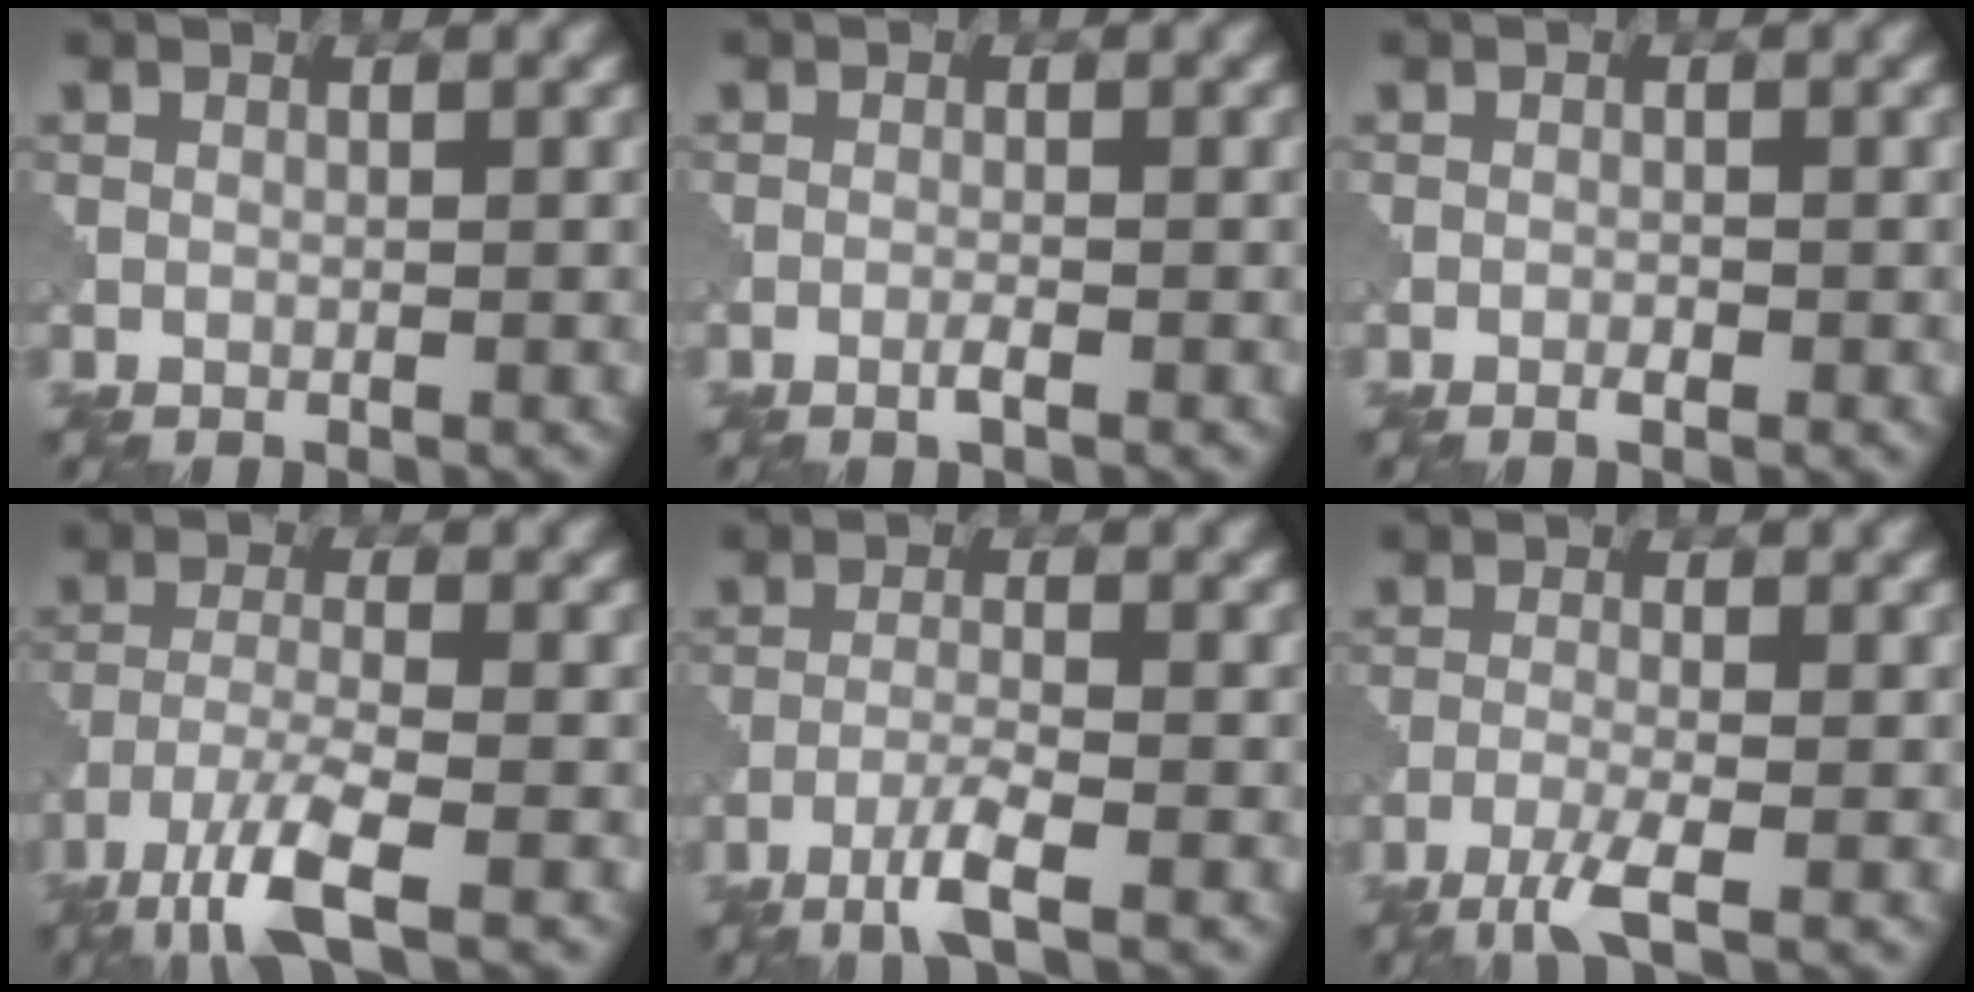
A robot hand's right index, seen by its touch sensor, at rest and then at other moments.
{"total": 1.0, "force": [-0.6, 0.0, 0.8], "torque": [-0.016, 0.001, -0.014]}
{"total": 0.7, "force": [-0.5, 0.1, 0.5], "torque": [-0.010, 0.000, -0.010]}
{"total": 6.3, "force": [-4.3, 1.3, 4.5], "torque": [-0.093, -0.009, -0.090]}
{"total": 3.4, "force": [-2.1, 0.2, 2.6], "torque": [-0.051, 0.004, -0.051]}
{"total": 3.4, "force": [-2.2, 0.5, 2.5], "torque": [-0.051, -0.001, -0.056]}